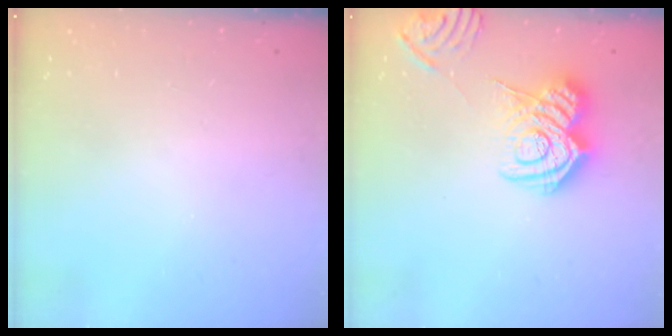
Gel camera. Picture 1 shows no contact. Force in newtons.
{"total": 14.0, "press": 14.0, "slide": 0.7}